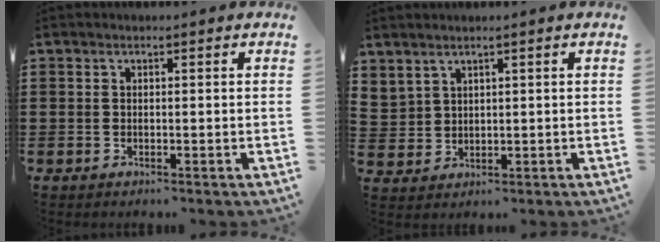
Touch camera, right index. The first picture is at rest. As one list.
[{"total": 2.2, "force": [2.0, 0.9, 0.0], "torque": [-0.009, 0.001, 0.040]}]